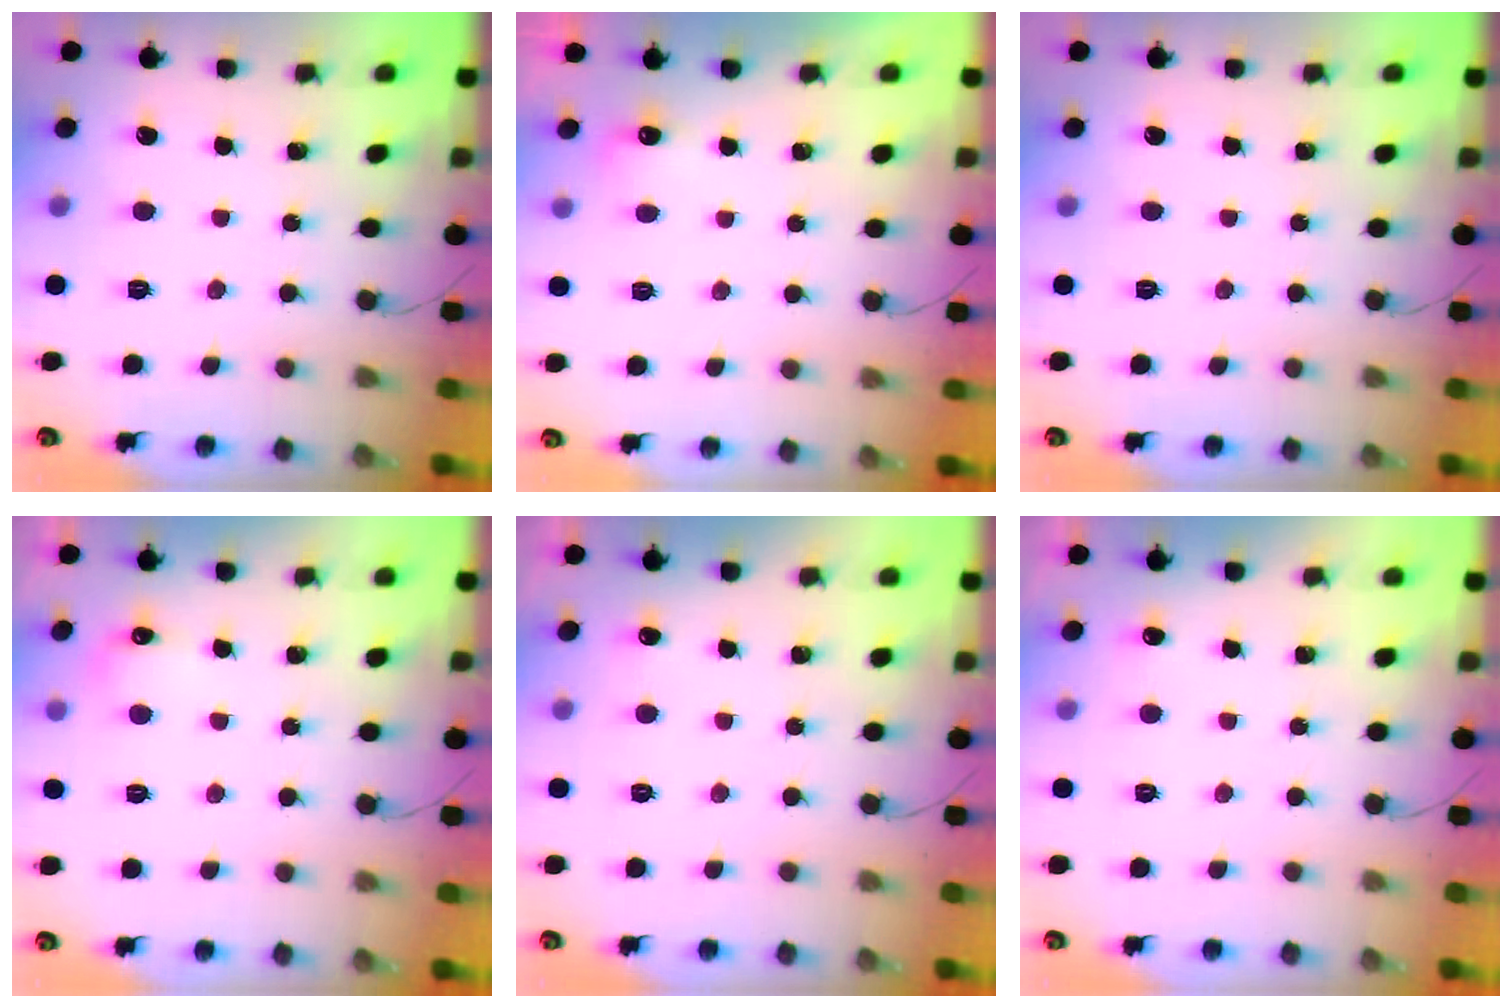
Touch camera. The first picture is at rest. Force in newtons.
{"total": 3.5, "press": 3.3, "slide": 1.1}
{"total": 0.0}
{"total": 4.7, "press": 4.5, "slide": 1.2}
{"total": 2.9, "press": 2.7, "slide": 1.2}
{"total": 2.9, "press": 2.7, "slide": 1.2}